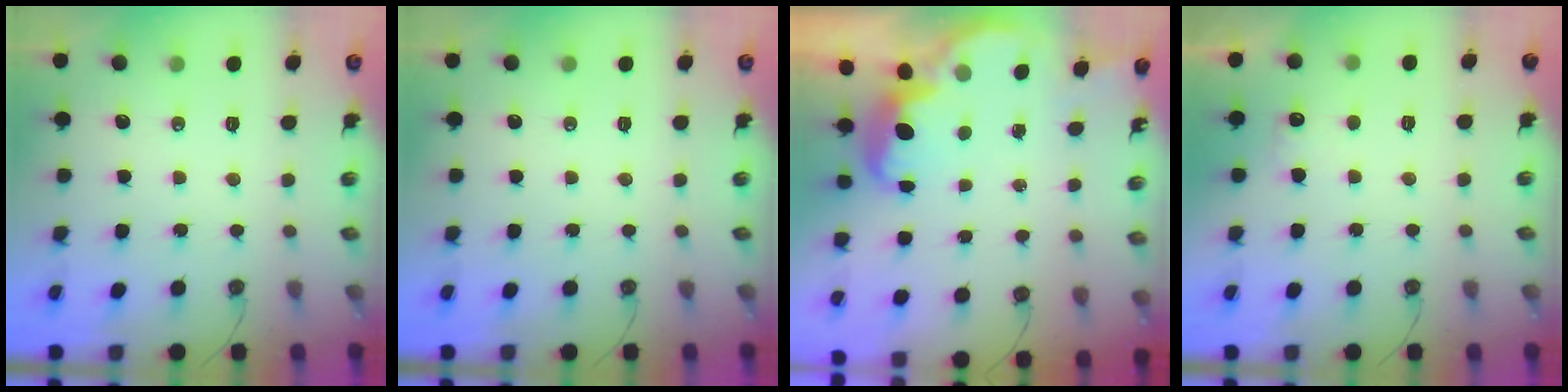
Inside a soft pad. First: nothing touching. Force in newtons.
{"total": 0.0}
{"total": 2.7, "press": 2.6, "slide": 0.7}
{"total": 5.0, "press": 4.8, "slide": 1.2}